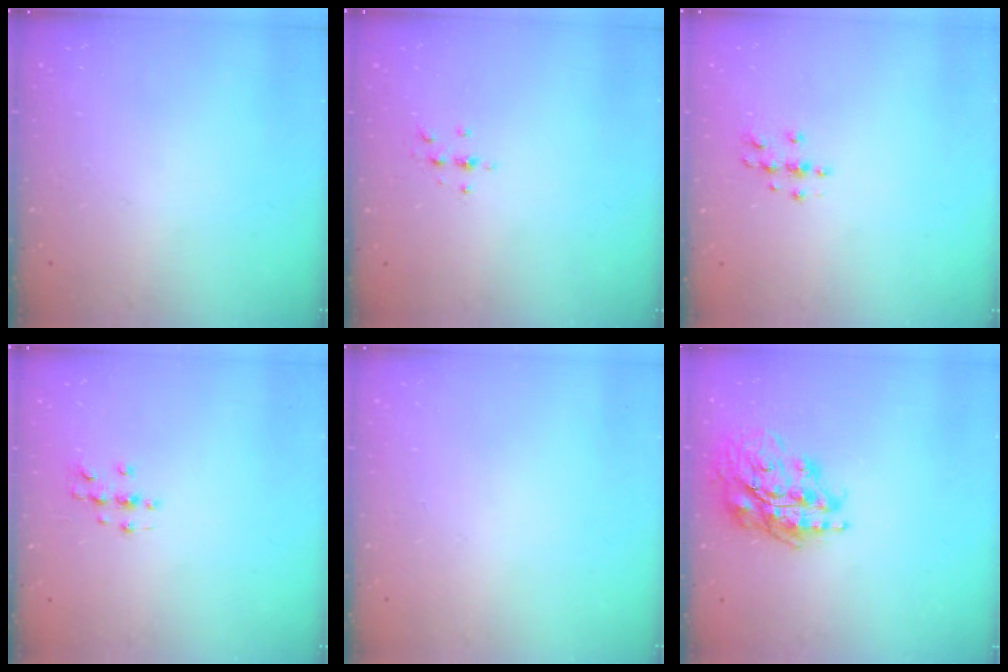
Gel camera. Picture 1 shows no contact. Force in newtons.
{"total": 2.4, "press": 2.4, "slide": 0.3}
{"total": 3.9, "press": 3.8, "slide": 0.4}
{"total": 3.2, "press": 3.2, "slide": 0.3}
{"total": 0.0}
{"total": 18.3, "press": 18.1, "slide": 2.6}